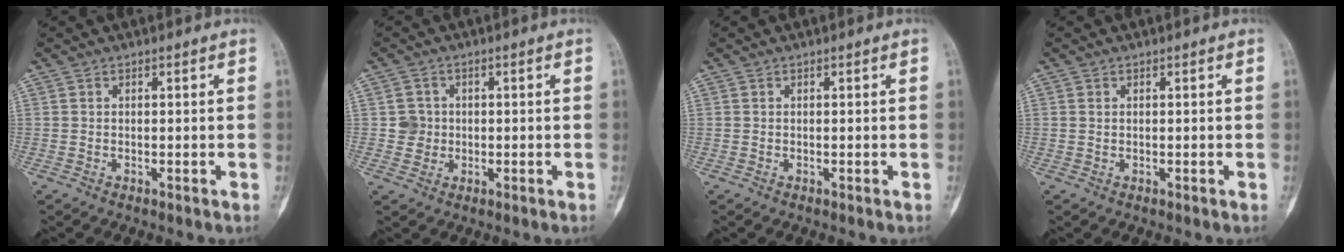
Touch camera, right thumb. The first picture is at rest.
{"total": 2.7, "force": [-0.1, 2.6, 0.3], "torque": [0.017, 0.008, -0.005]}
{"total": 0.0}
{"total": 0.0}